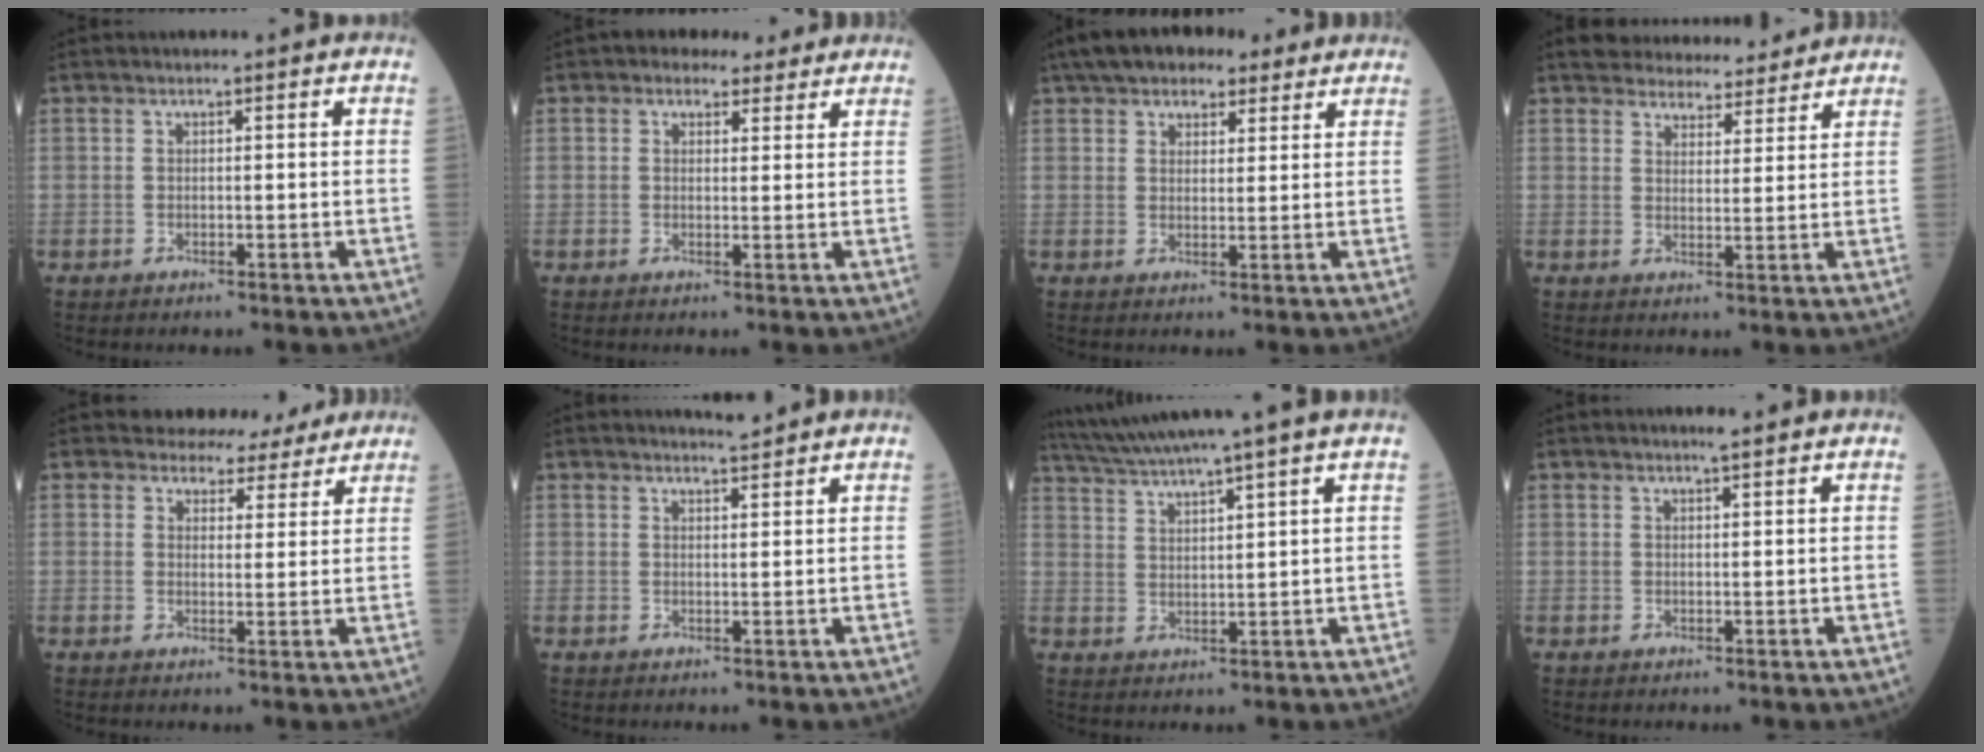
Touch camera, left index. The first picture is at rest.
{"total": 4.2, "force": [3.3, 2.4, 0.9], "torque": [-0.008, 0.014, 0.040]}
{"total": 10.0, "force": [7.6, 4.5, 4.7], "torque": [-0.066, 0.042, 0.115]}
{"total": 9.0, "force": [8.5, 2.5, 1.6], "torque": [-0.013, 0.006, 0.106]}
{"total": 6.3, "force": [5.7, 2.6, 0.1], "torque": [0.007, 0.001, 0.059]}
{"total": 1.9, "force": [1.9, -0.3, 0.1], "torque": [-0.004, -0.003, 0.036]}
{"total": 9.3, "force": [7.9, -2.3, 4.4], "torque": [-0.079, 0.013, 0.134]}
{"total": 1.1, "force": [1.0, -0.2, 0.5], "torque": [-0.013, -0.004, 0.020]}